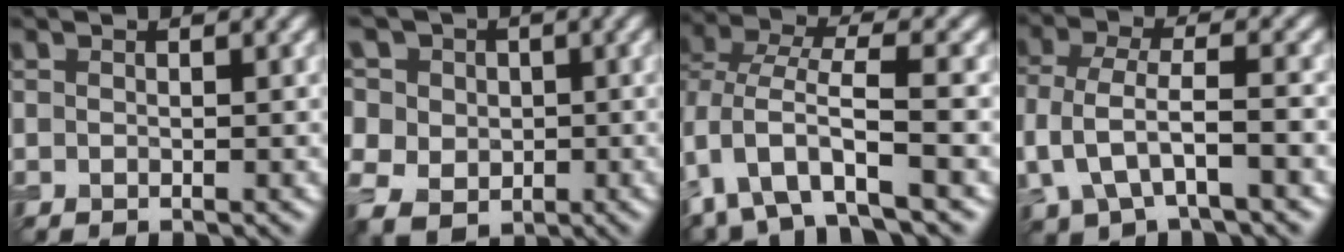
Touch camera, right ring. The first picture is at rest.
{"total": 11.3, "force": [3.4, 9.6, 4.8], "torque": [-0.128, 0.027, 0.040]}
{"total": 7.3, "force": [-2.1, 3.4, 6.0], "torque": [-0.123, 0.000, -0.039]}
{"total": 5.1, "force": [-1.4, 2.5, 4.2], "torque": [-0.093, 0.005, -0.027]}